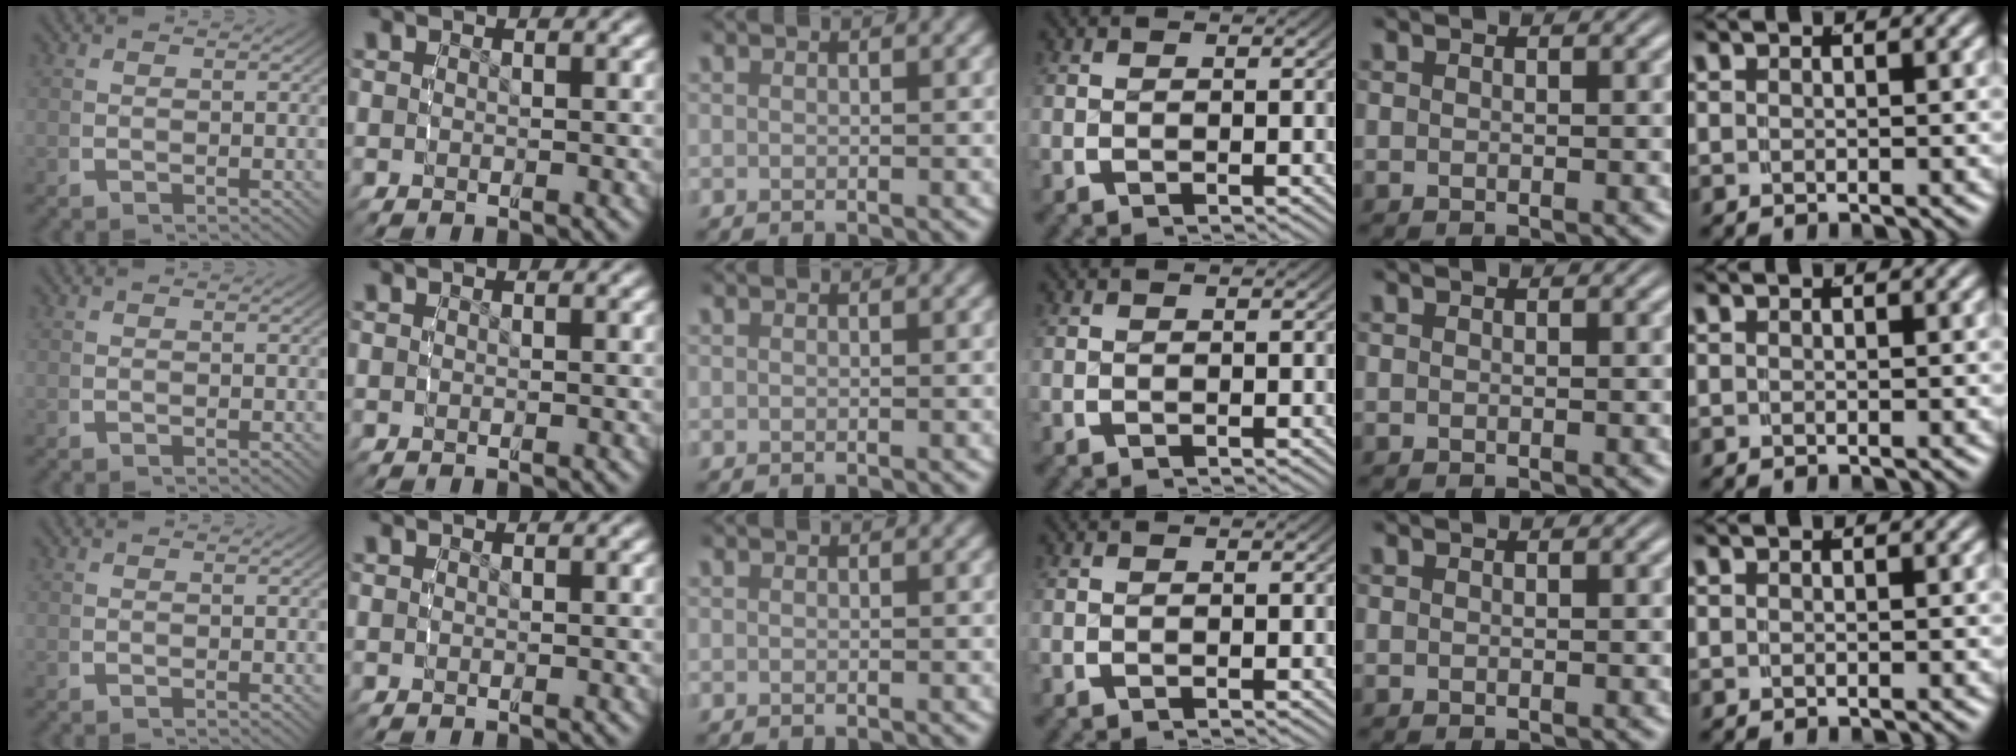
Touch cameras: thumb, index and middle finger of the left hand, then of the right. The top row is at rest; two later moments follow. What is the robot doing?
{"motion": "reach", "object": "shirt"}